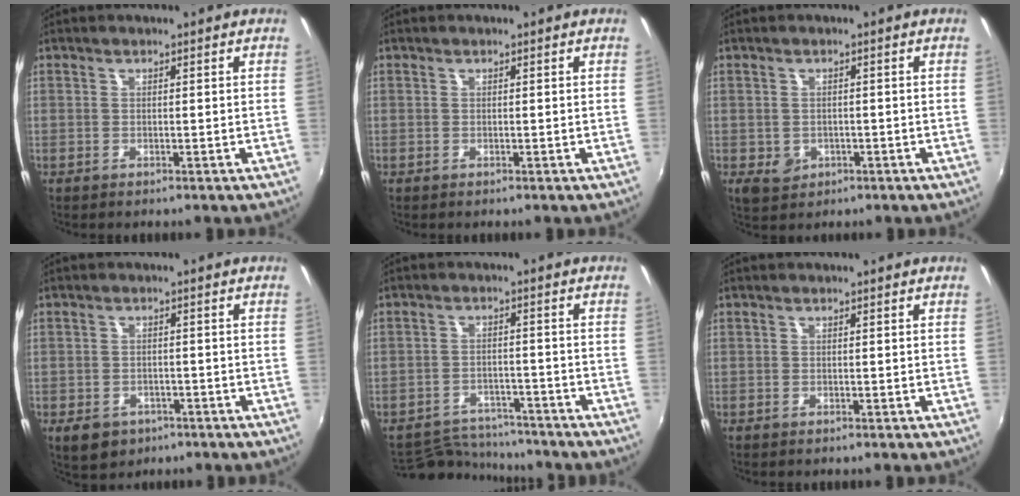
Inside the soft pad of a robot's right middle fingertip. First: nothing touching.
{"total": 0.0}
{"total": 3.6, "force": [-1.1, 3.1, 1.5], "torque": [-0.031, -0.003, -0.010]}
{"total": 5.7, "force": [-3.1, 4.1, 2.5], "torque": [-0.057, -0.008, -0.041]}
{"total": 8.8, "force": [-8.5, 2.2, 1.1], "torque": [-0.038, 0.009, -0.130]}
{"total": 0.0}